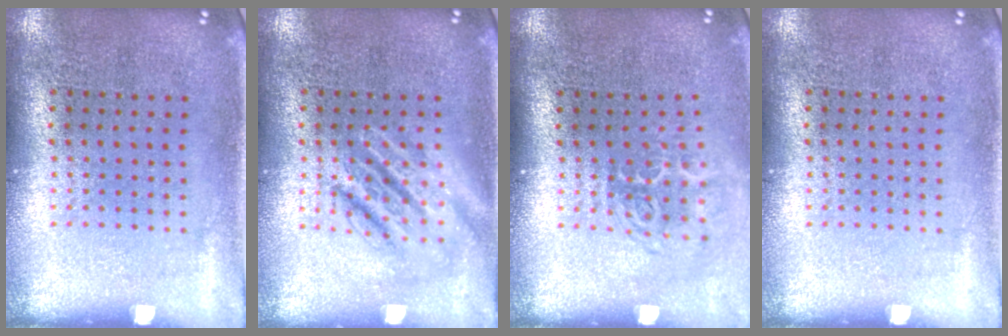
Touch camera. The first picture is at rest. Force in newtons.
{"total": 2.8, "press": 2.8, "slide": 0.3}
{"total": 1.7, "press": 1.1, "slide": 1.3}
{"total": 0.0}